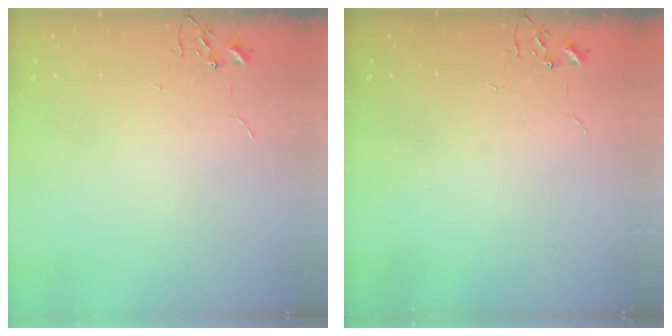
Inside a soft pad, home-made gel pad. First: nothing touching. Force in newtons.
{"total": 0.0}